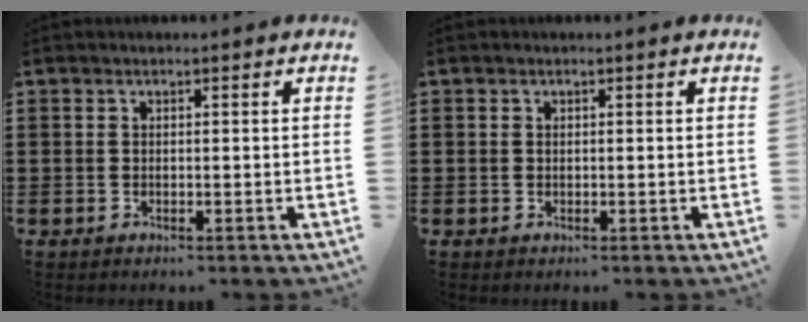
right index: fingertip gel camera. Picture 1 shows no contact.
{"total": 0.0}